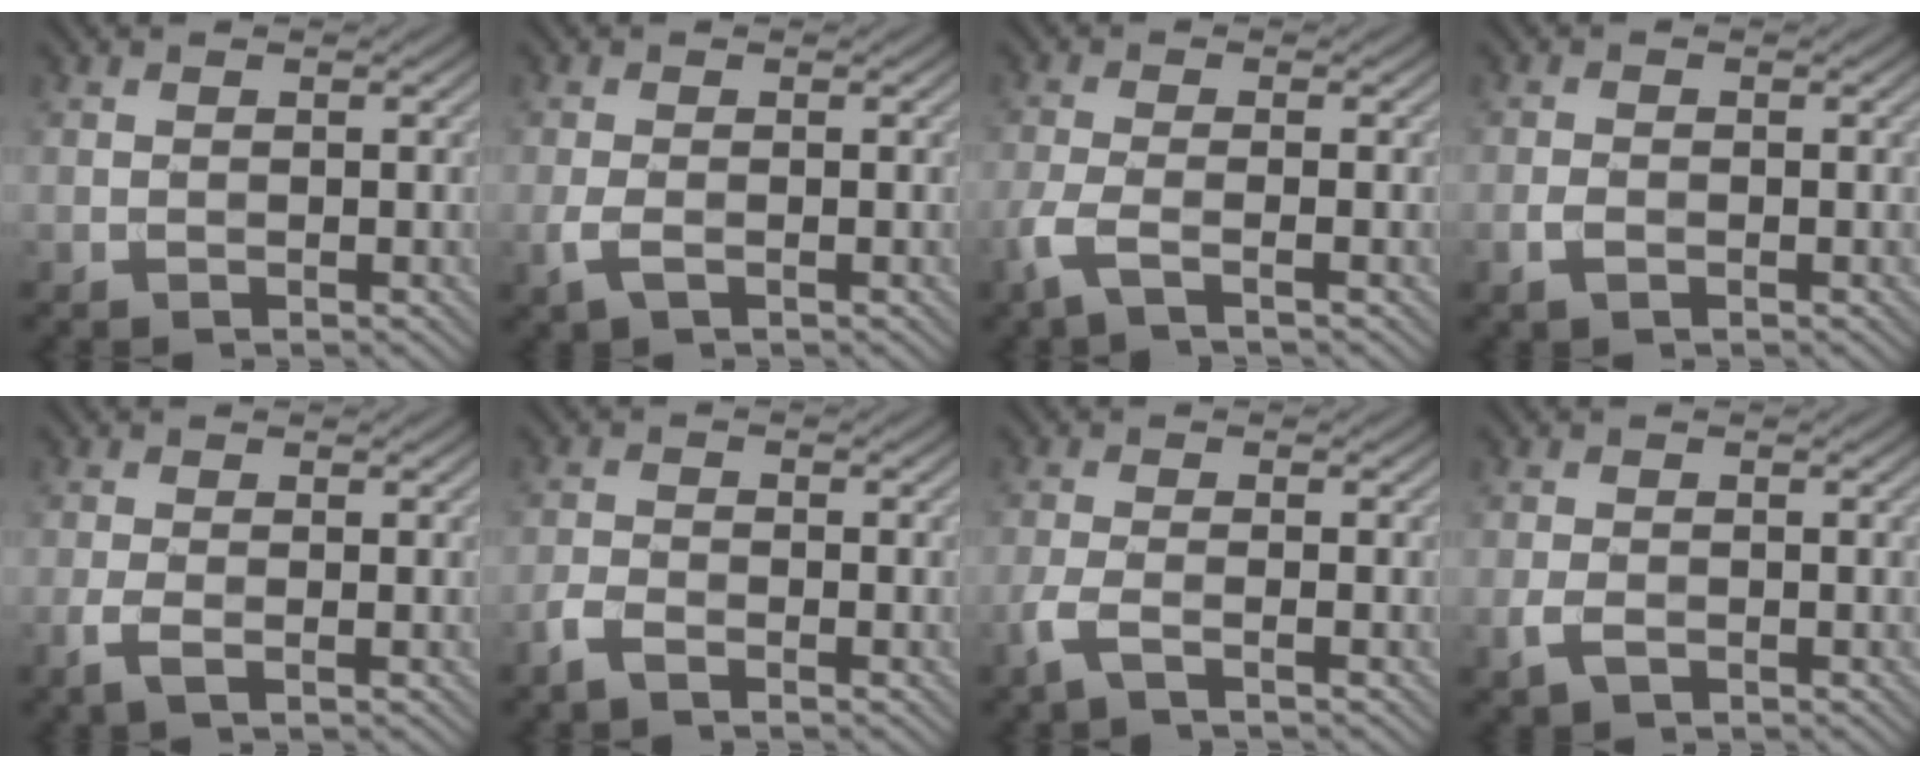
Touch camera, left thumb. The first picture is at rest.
{"total": 2.2, "force": [-0.8, 0.9, 1.8], "torque": [-0.052, -0.005, -0.021]}
{"total": 3.6, "force": [-1.9, 0.7, 2.9], "torque": [-0.066, -0.001, -0.055]}
{"total": 1.6, "force": [-0.8, 0.8, 1.2], "torque": [-0.027, -0.002, -0.017]}
{"total": 2.2, "force": [-0.9, 0.6, 1.9], "torque": [-0.048, -0.002, -0.024]}
{"total": 2.5, "force": [-1.8, 0.9, 1.5], "torque": [-0.038, -0.002, -0.044]}
{"total": 3.0, "force": [-1.7, 0.6, 2.4], "torque": [-0.055, -0.001, -0.048]}
{"total": 2.4, "force": [-1.1, 1.4, 1.6], "torque": [-0.044, -0.007, -0.024]}